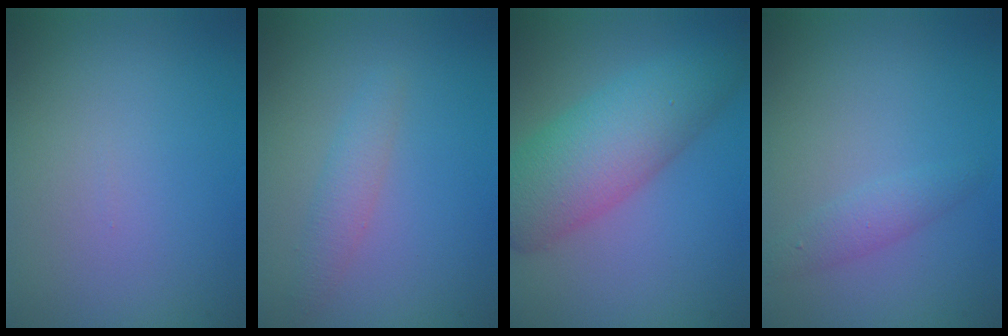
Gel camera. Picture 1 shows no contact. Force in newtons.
{"total": 1.7, "press": 1.7, "slide": 0.1}
{"total": 7.3, "press": 7.3, "slide": 0.3}
{"total": 1.6, "press": 1.6, "slide": 0.1}